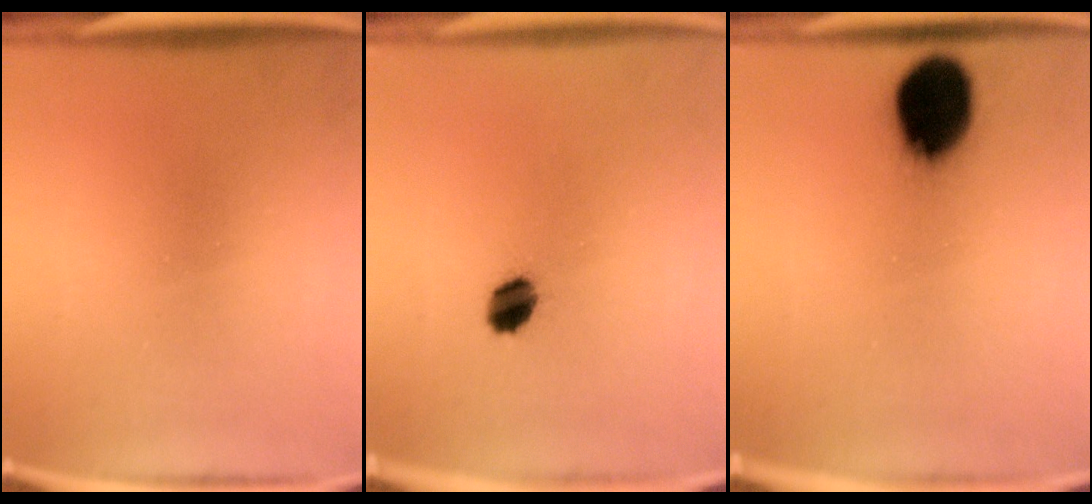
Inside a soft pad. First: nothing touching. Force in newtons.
{"total": 4.5}
{"total": 15.2}